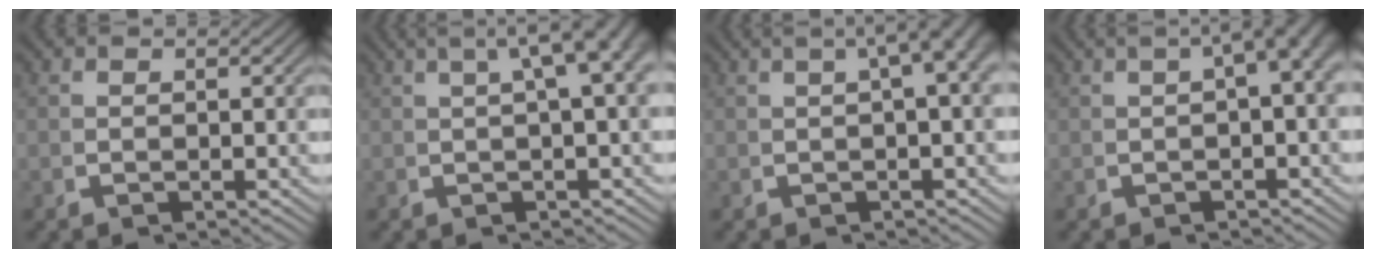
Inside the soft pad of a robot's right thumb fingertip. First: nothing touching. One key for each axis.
{"total": 7.2, "fx": 3.4, "fy": 2.7, "fz": 5.8, "tx": -0.061, "ty": 0.040, "tz": 0.035}
{"total": 6.3, "fx": 2.3, "fy": 2.3, "fz": 5.4, "tx": -0.058, "ty": 0.033, "tz": 0.022}
{"total": 5.0, "fx": 1.3, "fy": 1.9, "fz": 4.5, "tx": -0.052, "ty": 0.026, "tz": 0.011}